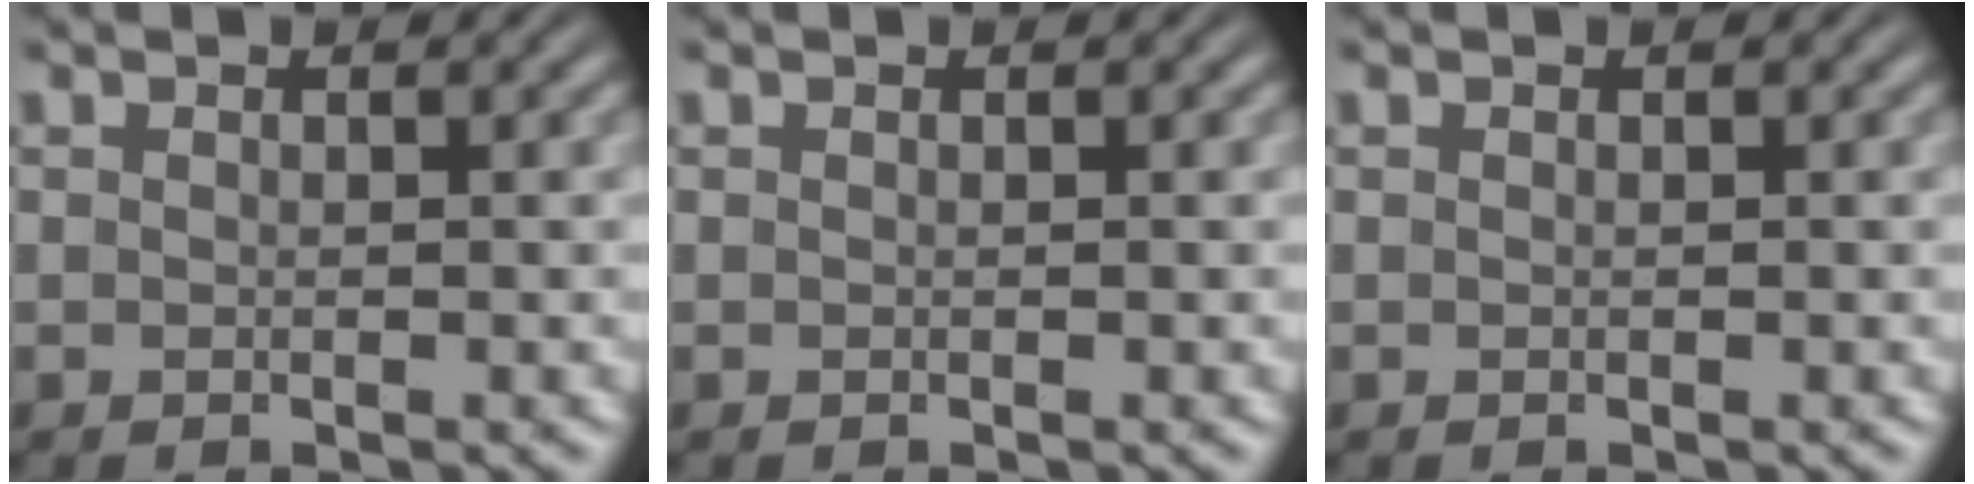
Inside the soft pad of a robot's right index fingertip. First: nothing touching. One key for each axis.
{"total": 0.0}
{"total": 0.0}